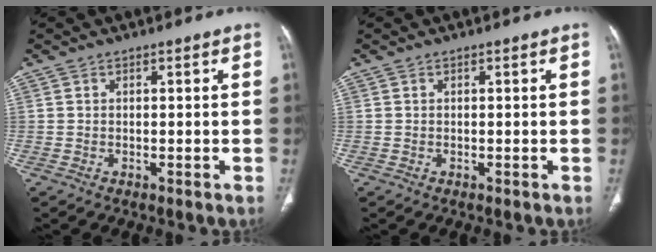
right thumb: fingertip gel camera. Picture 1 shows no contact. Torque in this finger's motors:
{"motor_torque": [0.00, 0.00, 0.00, 0.00, 0.04]}